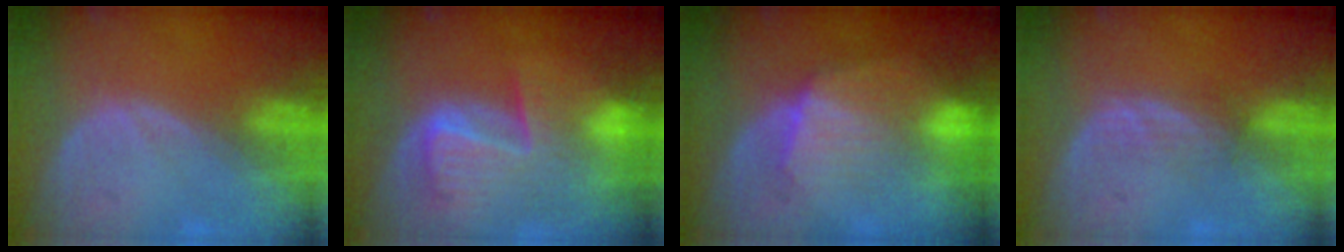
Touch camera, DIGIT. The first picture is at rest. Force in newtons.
{"total": 9.8, "press": 8.4, "slide": 4.9}
{"total": 8.0, "press": 7.9, "slide": 1.0}
{"total": 2.2, "press": 2.2, "slide": 0.4}